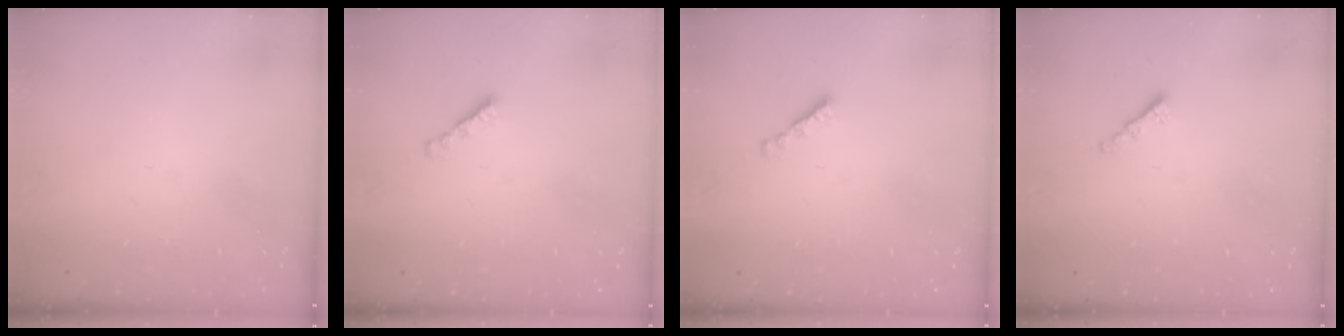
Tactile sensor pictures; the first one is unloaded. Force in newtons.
{"total": 2.3, "press": 2.3, "slide": 0.2}
{"total": 2.3, "press": 2.3, "slide": 0.2}
{"total": 1.3, "press": 1.2, "slide": 0.5}